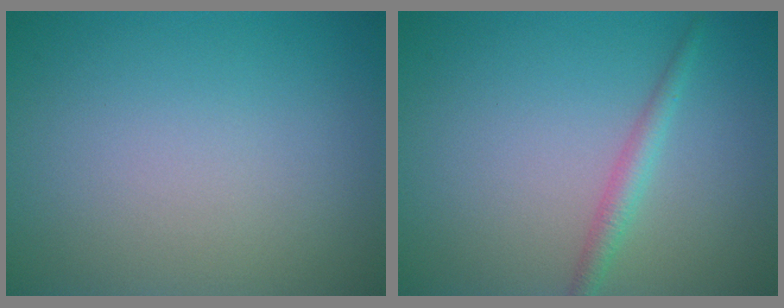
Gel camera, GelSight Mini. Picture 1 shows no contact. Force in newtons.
{"total": 1.7, "press": 1.7, "slide": 0.0}